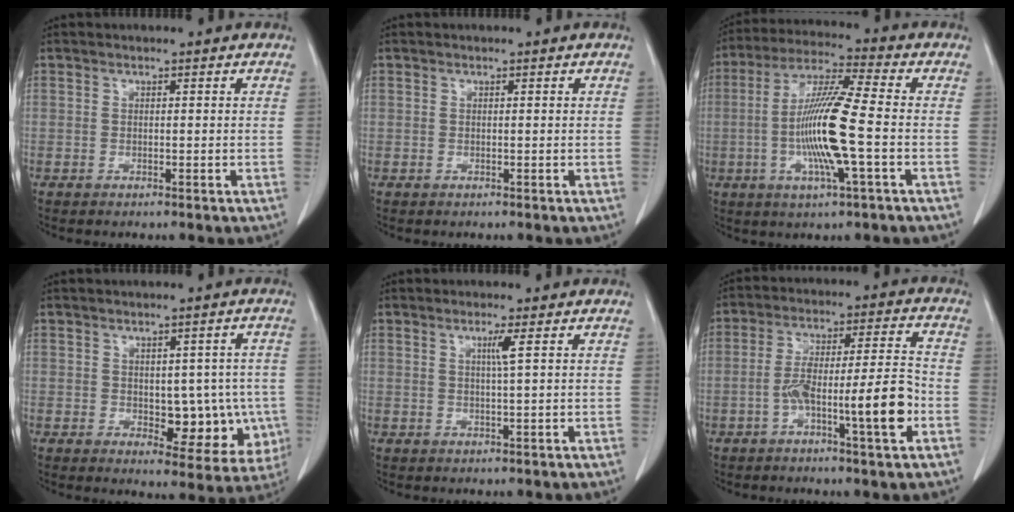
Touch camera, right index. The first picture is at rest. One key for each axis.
{"total": 0.0}
{"total": 13.5, "fx": -2.4, "fy": 0.3, "fz": 13.3, "tx": -0.261, "ty": -0.006, "tz": -0.051}
{"total": 9.7, "fx": -1.2, "fy": 5.1, "fz": 8.1, "tx": -0.075, "ty": 0.009, "tz": -0.001}
{"total": 1.9, "fx": 0.6, "fy": -0.6, "fz": 1.7, "tx": -0.036, "ty": -0.003, "tz": 0.014}
{"total": 11.8, "fx": -4.0, "fy": 0.8, "fz": 11.0, "tx": -0.183, "ty": 0.017, "tz": -0.065}